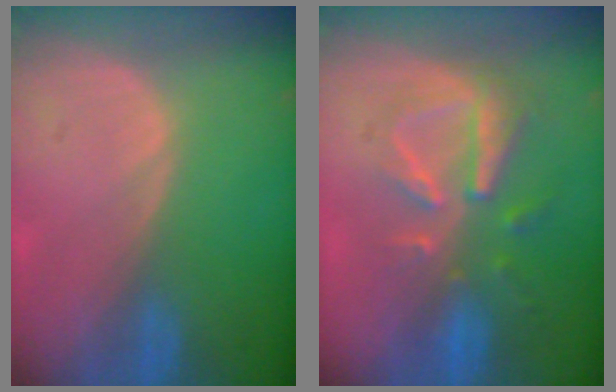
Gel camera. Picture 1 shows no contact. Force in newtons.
{"total": 8.0, "press": 7.4, "slide": 3.0}